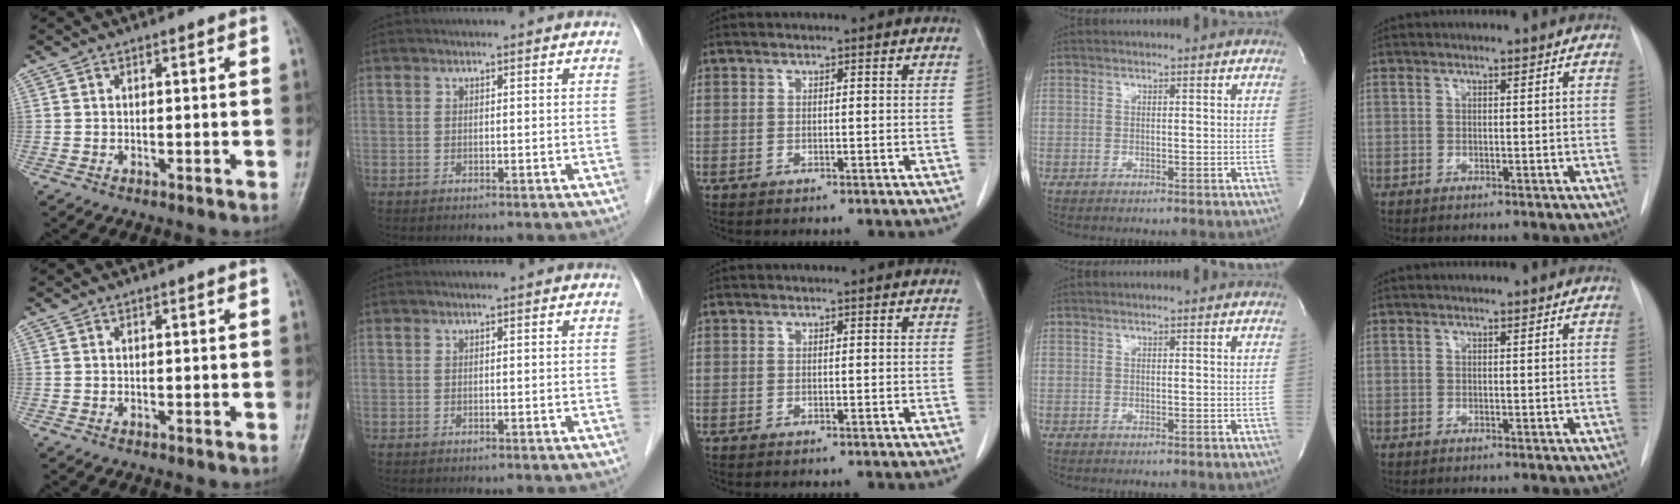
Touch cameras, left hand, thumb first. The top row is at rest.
{}